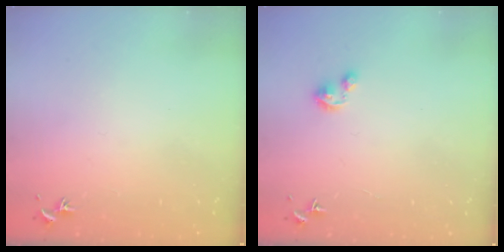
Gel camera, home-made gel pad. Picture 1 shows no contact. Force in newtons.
{"total": 2.7, "press": 2.7, "slide": 0.3}